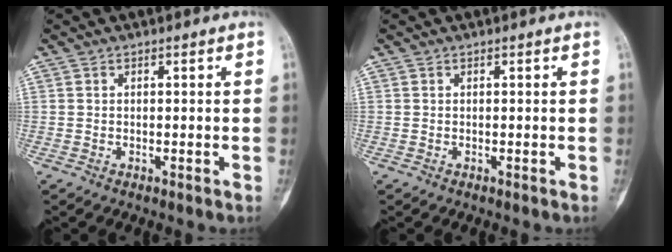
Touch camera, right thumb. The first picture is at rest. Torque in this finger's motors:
{"motor_torque": [0.00, 0.00, 0.00, 0.00, 0.00]}